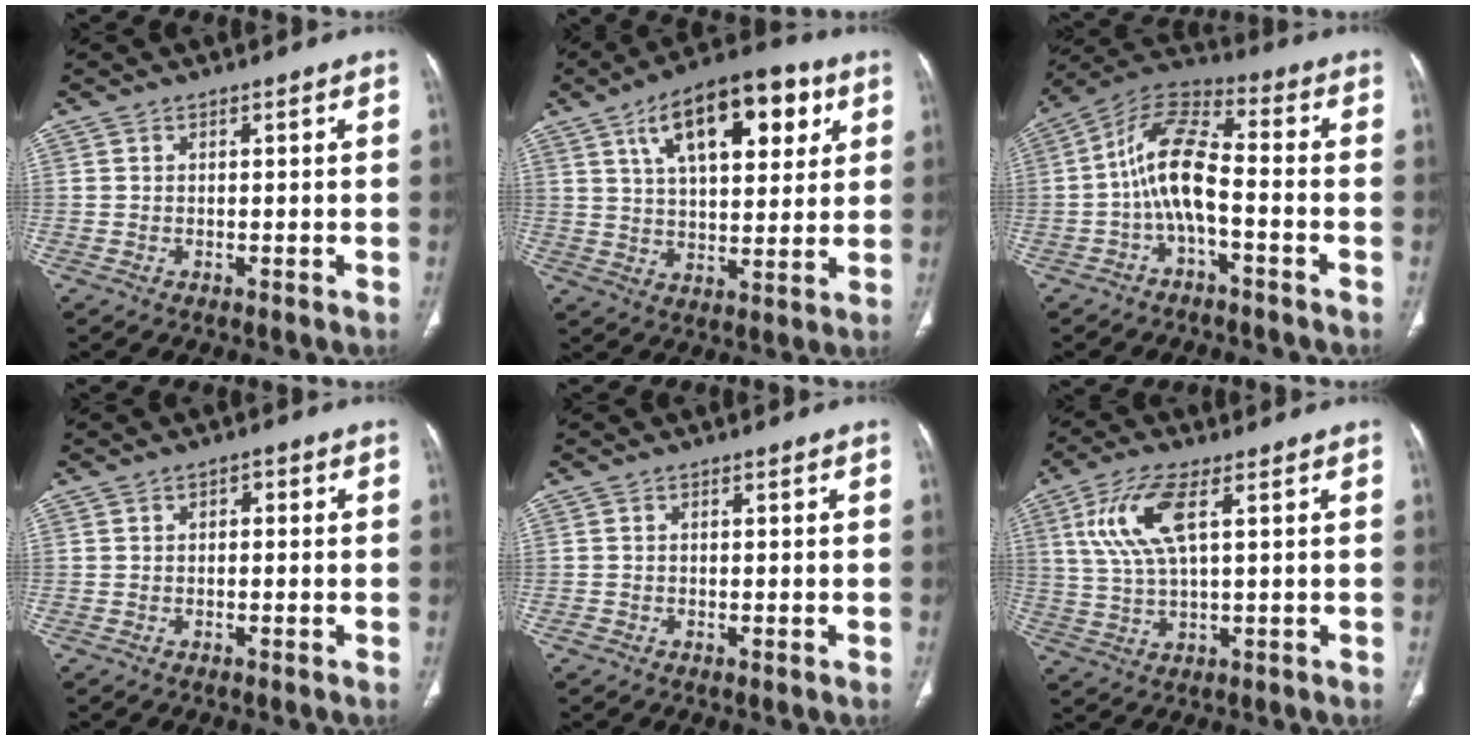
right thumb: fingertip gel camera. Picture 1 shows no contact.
{"total": 18.6, "force": [7.8, 8.6, 14.5], "torque": [-0.187, -0.009, 0.121]}
{"total": 11.0, "force": [-2.5, 4.2, 9.9], "torque": [-0.194, 0.050, -0.055]}
{"total": 1.3, "force": [0.1, 0.9, 0.9], "torque": [-0.003, 0.004, -0.005]}
{"total": 0.7, "force": [-0.3, 0.4, 0.4], "torque": [-0.006, -0.001, -0.006]}
{"total": 9.7, "force": [3.3, 3.2, 8.5], "torque": [-0.197, -0.001, 0.072]}